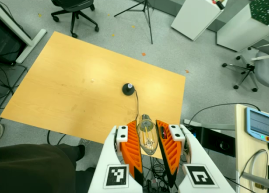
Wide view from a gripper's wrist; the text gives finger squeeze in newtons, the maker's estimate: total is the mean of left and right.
{"total": 14.3, "left": 15.7, "right": 12.8}